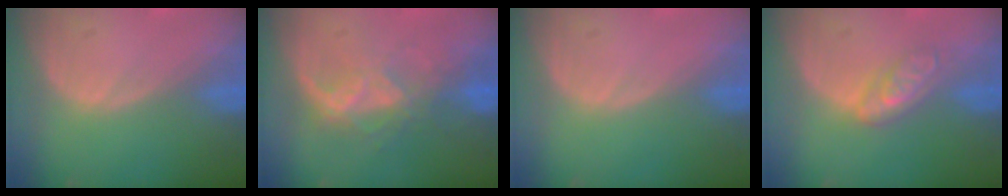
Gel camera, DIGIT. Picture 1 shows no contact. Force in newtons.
{"total": 6.6, "press": 5.9, "slide": 2.8}
{"total": 0.0}
{"total": 4.5, "press": 4.2, "slide": 1.8}